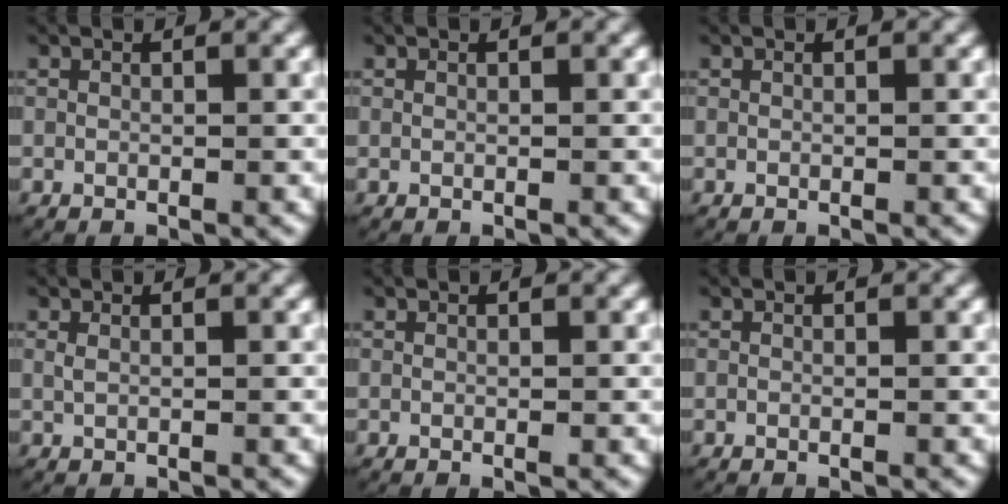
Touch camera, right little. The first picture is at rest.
{"total": 0.0}
{"total": 0.0}
{"total": 0.7, "force": [0.3, 0.0, 0.6], "torque": [-0.014, 0.000, 0.008]}
{"total": 0.0}
{"total": 0.0}